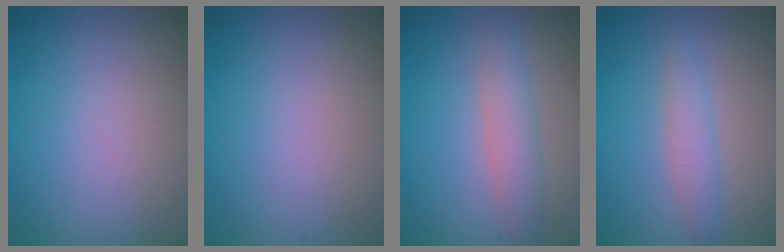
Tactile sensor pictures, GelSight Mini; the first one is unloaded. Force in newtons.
{"total": 0.0}
{"total": 2.8, "press": 2.8, "slide": 0.1}
{"total": 2.1, "press": 2.1, "slide": 0.1}